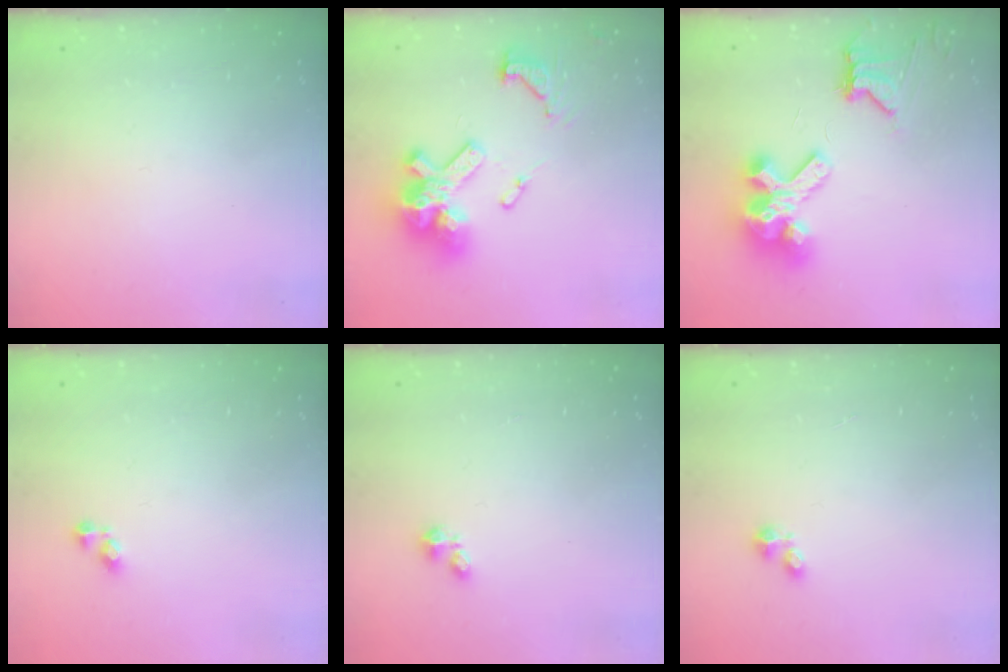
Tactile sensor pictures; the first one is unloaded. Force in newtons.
{"total": 18.5, "press": 18.3, "slide": 2.4}
{"total": 11.8, "press": 11.7, "slide": 1.4}
{"total": 2.7, "press": 2.7, "slide": 0.4}
{"total": 1.1, "press": 1.1, "slide": 0.3}
{"total": 1.9, "press": 1.8, "slide": 0.2}